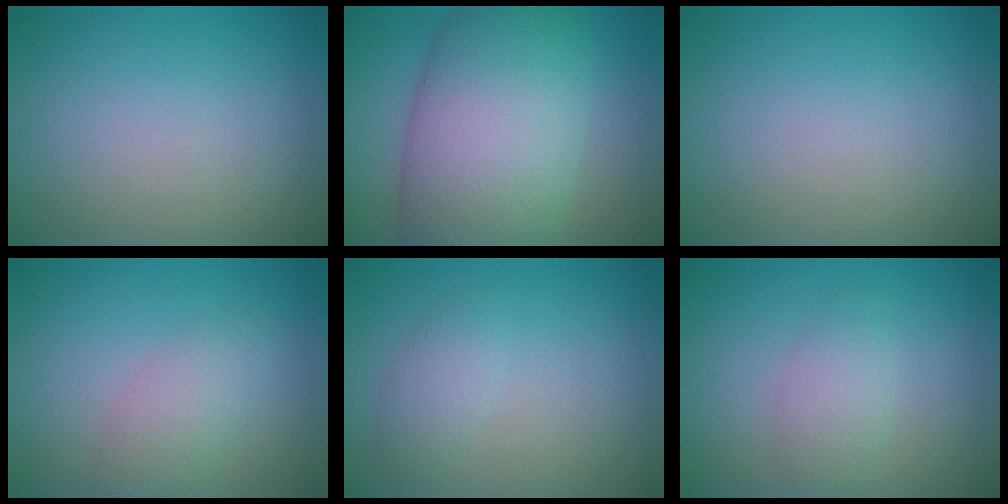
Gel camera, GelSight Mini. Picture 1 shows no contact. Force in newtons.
{"total": 13.4, "press": 13.4, "slide": 0.7}
{"total": 0.0}
{"total": 2.7, "press": 2.7, "slide": 0.1}
{"total": 1.7, "press": 1.7, "slide": 0.1}
{"total": 2.2, "press": 2.2, "slide": 0.1}